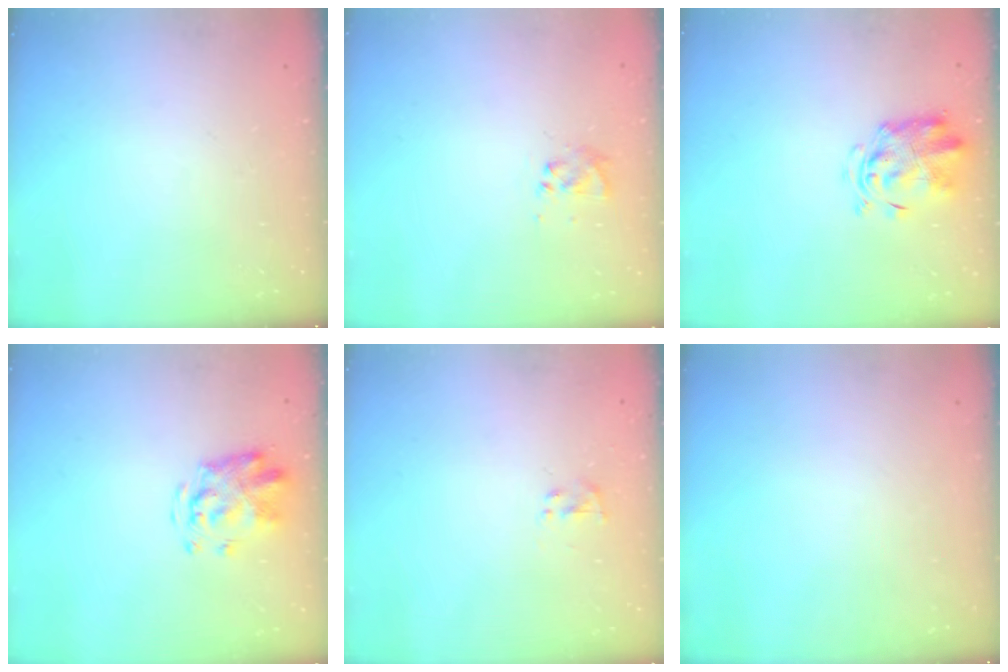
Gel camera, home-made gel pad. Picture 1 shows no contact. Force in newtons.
{"total": 4.1, "press": 4.0, "slide": 0.7}
{"total": 3.0, "press": 2.9, "slide": 0.6}
{"total": 4.3, "press": 4.1, "slide": 1.3}
{"total": 1.5, "press": 1.3, "slide": 0.7}
{"total": 0.0}